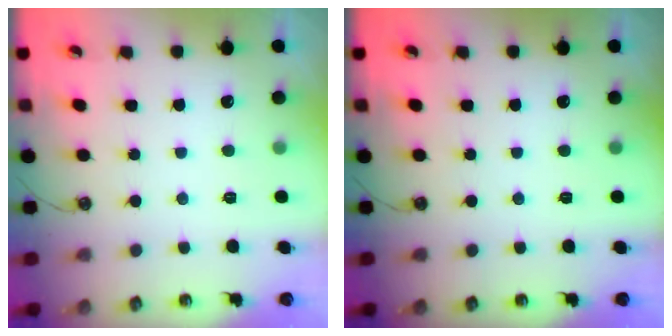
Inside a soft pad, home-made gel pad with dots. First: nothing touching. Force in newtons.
{"total": 0.0}